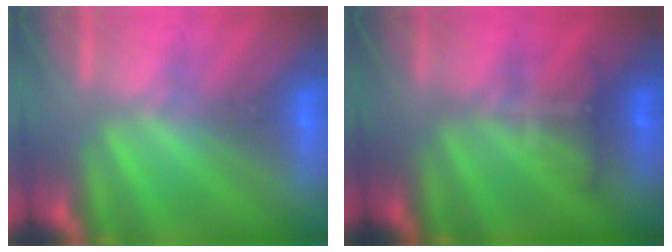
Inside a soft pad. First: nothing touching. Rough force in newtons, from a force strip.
{"total": 8.1}